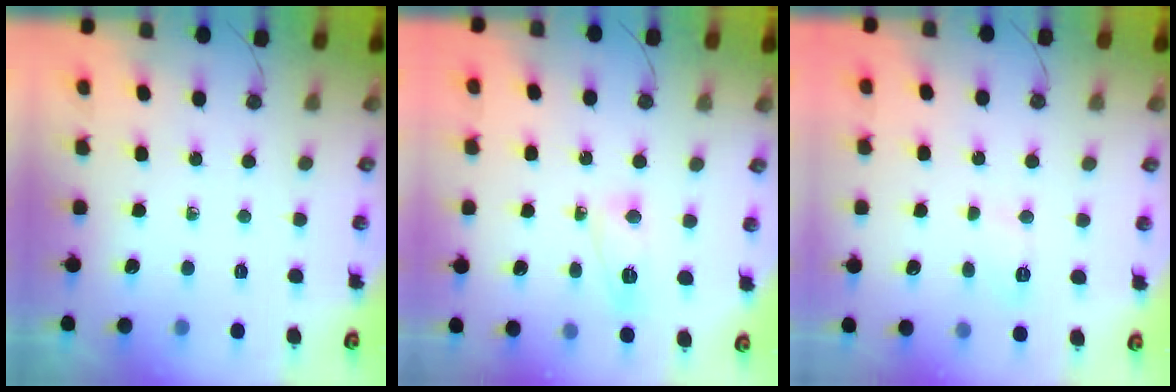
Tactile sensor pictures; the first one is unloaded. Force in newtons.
{"total": 6.2, "press": 6.1, "slide": 0.6}
{"total": 6.2, "press": 6.2, "slide": 0.5}